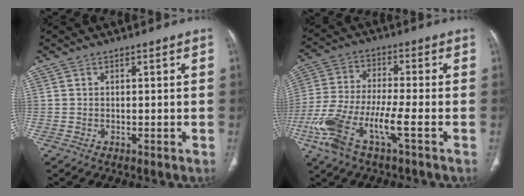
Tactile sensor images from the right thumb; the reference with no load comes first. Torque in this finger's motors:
{"motor_torque": [0.96, 0.93, 0.81, 0.22, 0.21]}